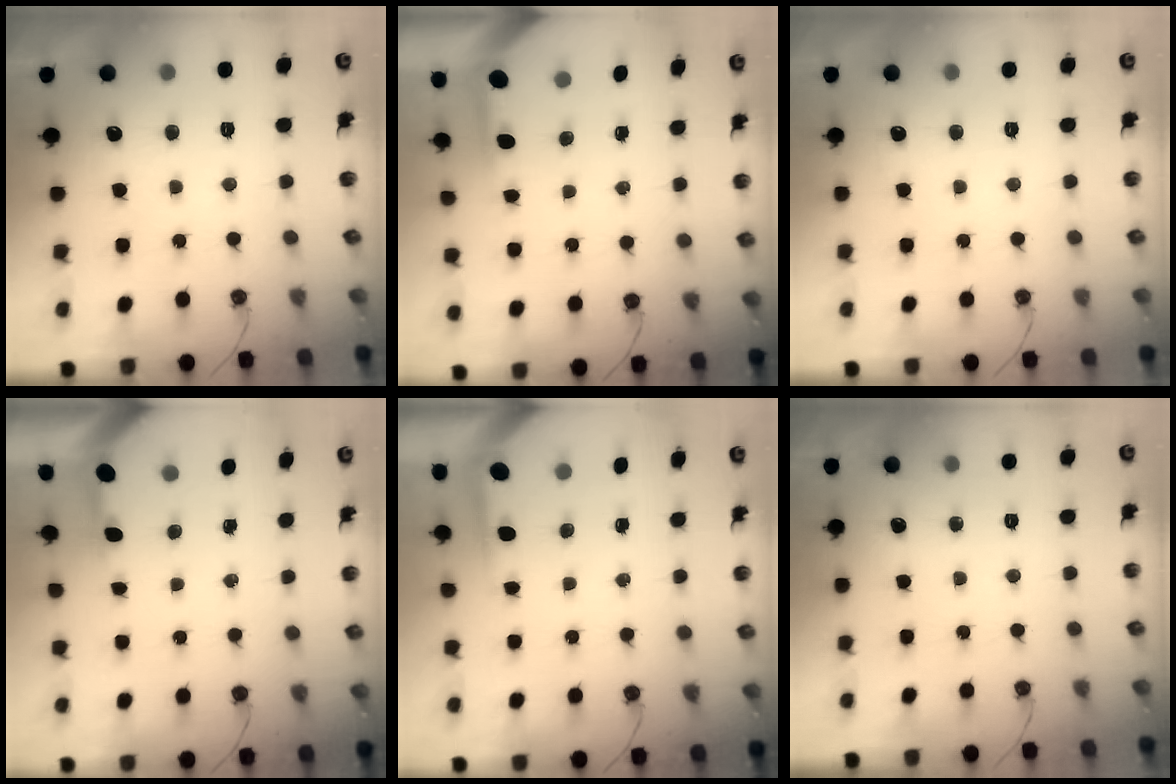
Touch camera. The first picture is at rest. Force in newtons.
{"total": 3.8, "press": 3.8, "slide": 0.4}
{"total": 0.0}
{"total": 3.5, "press": 3.5, "slide": 0.4}
{"total": 3.8, "press": 3.8, "slide": 0.4}
{"total": 0.0}